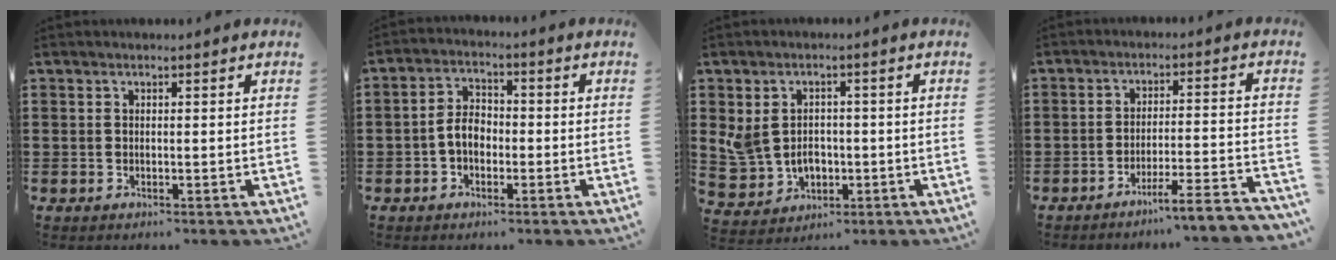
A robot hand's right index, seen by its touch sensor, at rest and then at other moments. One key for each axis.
{"total": 4.5, "fx": -1.2, "fy": 2.9, "fz": 3.2, "tx": -0.075, "ty": 0.005, "tz": -0.028}
{"total": 5.6, "fx": -0.1, "fy": 4.8, "fz": 2.9, "tx": -0.081, "ty": 0.011, "tz": -0.003}
{"total": 5.6, "fx": -4.8, "fy": -0.3, "fz": 2.8, "tx": -0.047, "ty": -0.015, "tz": -0.092}